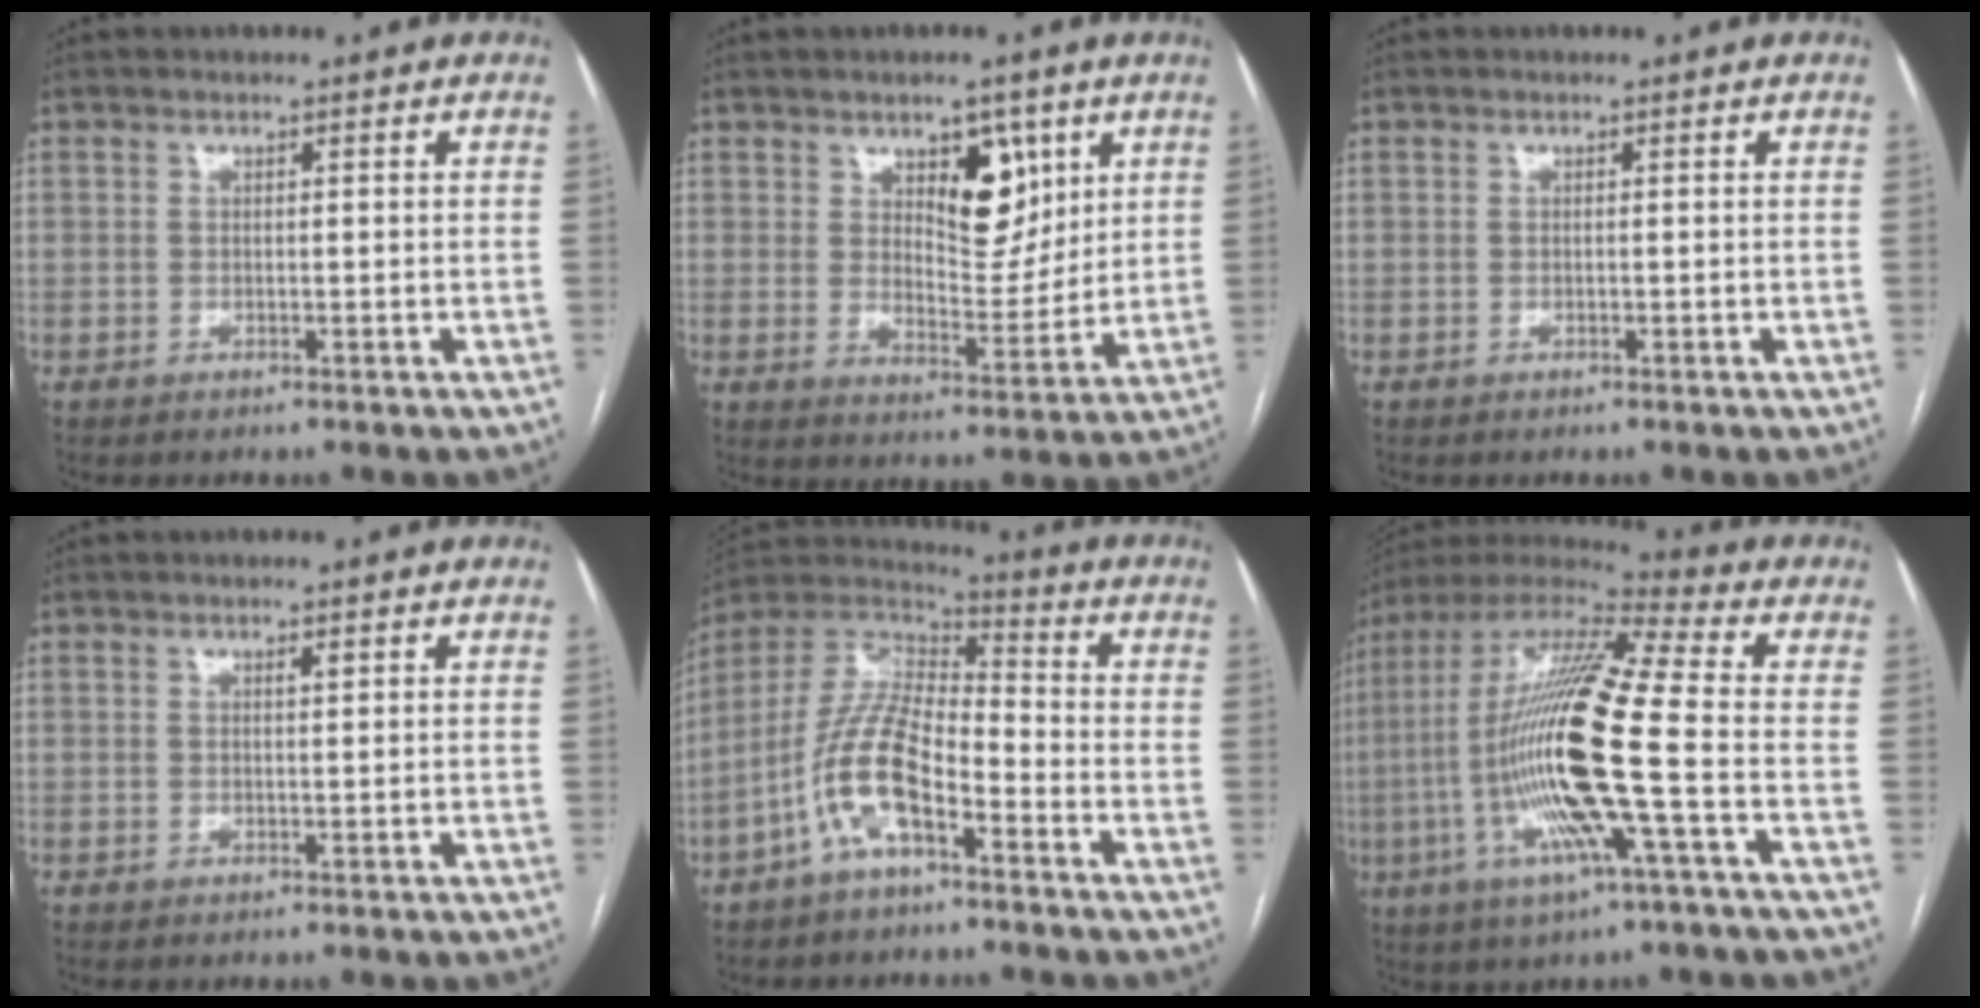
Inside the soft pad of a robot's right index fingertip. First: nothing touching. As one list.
[{"total": 8.3, "force": [4.0, 3.9, 6.2], "torque": [-0.088, 0.000, 0.068]}, {"total": 0.0}, {"total": 0.7, "force": [0.4, 0.1, 0.6], "torque": [-0.011, 0.000, 0.005]}, {"total": 12.3, "force": [-5.6, 4.2, 10.0], "torque": [-0.214, 0.017, -0.107]}, {"total": 20.1, "force": [-3.7, 0.7, 19.8], "torque": [-0.405, -0.009, -0.079]}]